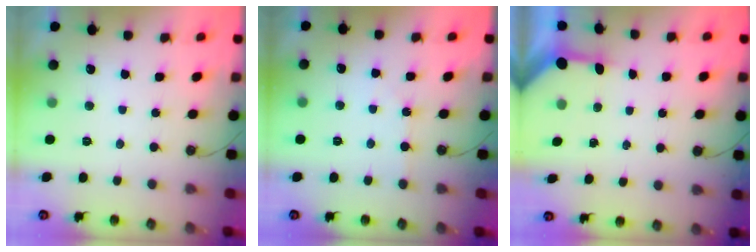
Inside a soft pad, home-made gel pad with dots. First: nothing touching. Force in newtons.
{"total": 3.3, "press": 3.3, "slide": 0.4}
{"total": 3.5, "press": 3.5, "slide": 0.4}